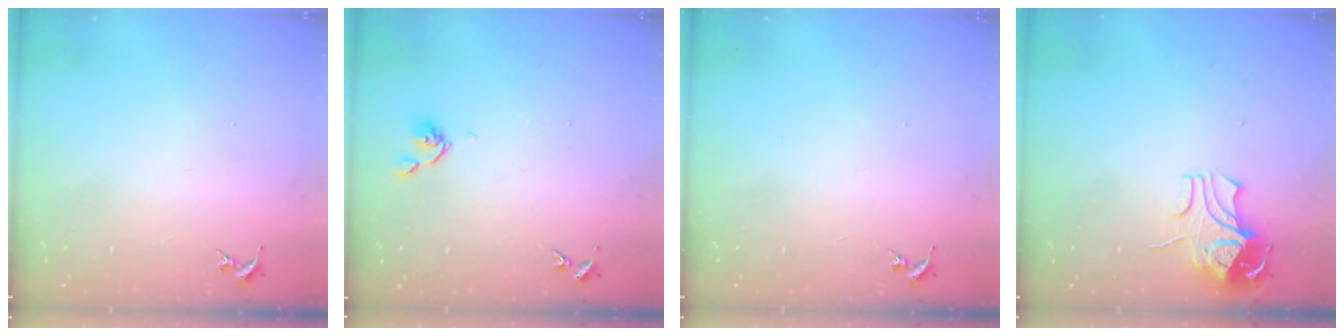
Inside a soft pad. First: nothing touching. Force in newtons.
{"total": 6.0, "press": 5.9, "slide": 0.8}
{"total": 0.0}
{"total": 9.3, "press": 9.3, "slide": 1.2}